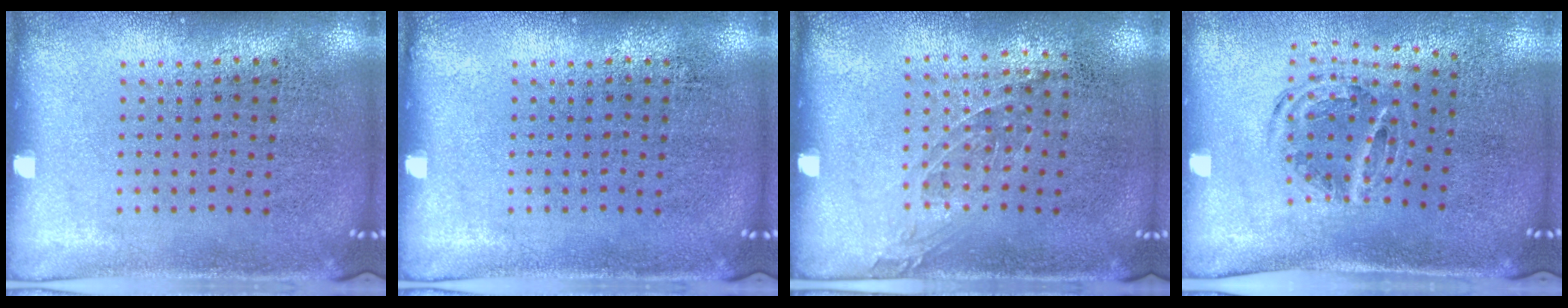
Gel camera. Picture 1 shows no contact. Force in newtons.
{"total": 0.0}
{"total": 1.0, "press": 0.7, "slide": 0.6}
{"total": 0.9, "press": 0.9, "slide": 0.2}